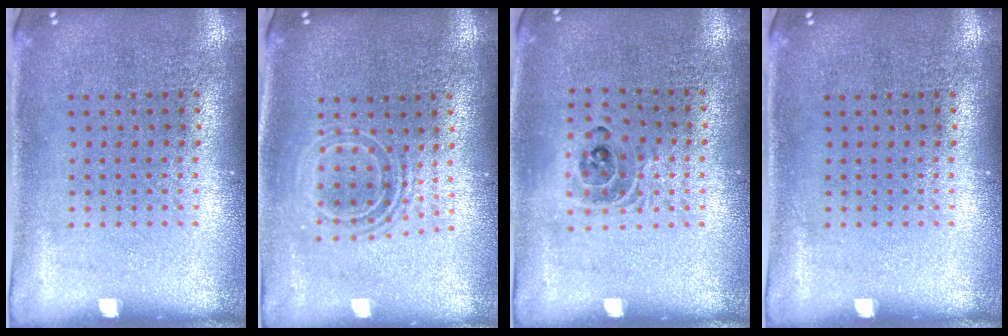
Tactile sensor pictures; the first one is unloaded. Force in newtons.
{"total": 1.7, "press": 1.3, "slide": 1.1}
{"total": 1.2, "press": 1.1, "slide": 0.6}
{"total": 0.0}